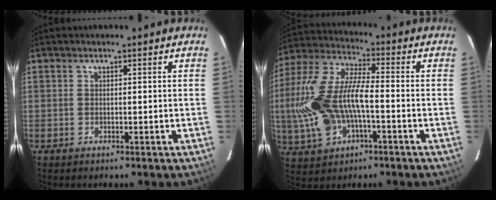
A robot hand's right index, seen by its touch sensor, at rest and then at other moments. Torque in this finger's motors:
{"motor_torque": [0.71, -0.25, 0.92, 0.21]}